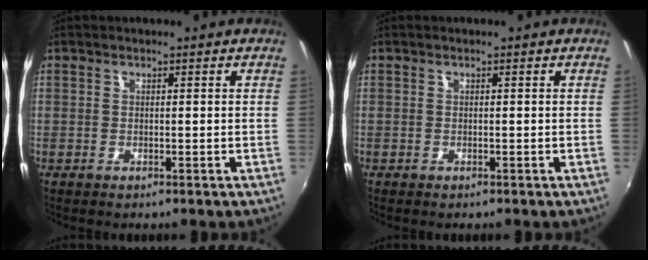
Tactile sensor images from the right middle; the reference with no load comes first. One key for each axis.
{"total": 0.0}